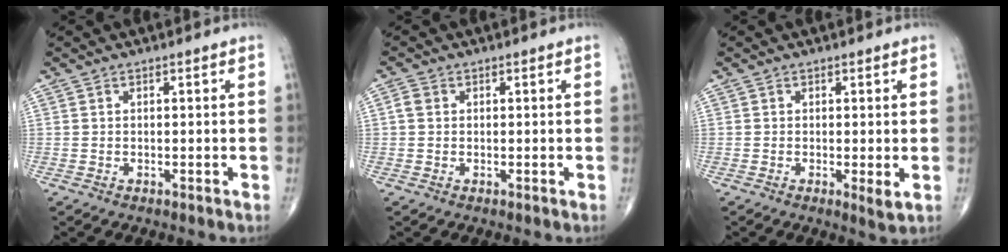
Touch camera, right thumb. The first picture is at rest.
{"total": 1.7, "force": [0.2, 1.5, 0.9], "torque": [-0.017, 0.006, 0.003]}
{"total": 2.2, "force": [-0.1, 0.5, 2.2], "torque": [-0.037, -0.010, -0.006]}